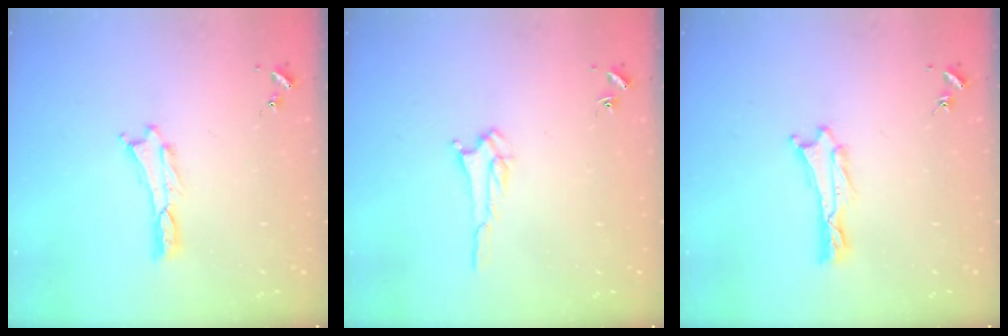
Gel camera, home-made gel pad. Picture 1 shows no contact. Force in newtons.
{"total": 2.6, "press": 2.6, "slide": 0.4}
{"total": 0.5, "press": 0.5, "slide": 0.1}